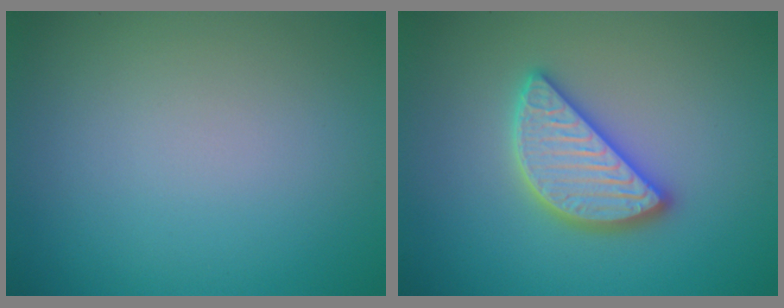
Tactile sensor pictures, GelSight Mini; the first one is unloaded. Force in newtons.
{"total": 4.7, "press": 4.7, "slide": 0.5}